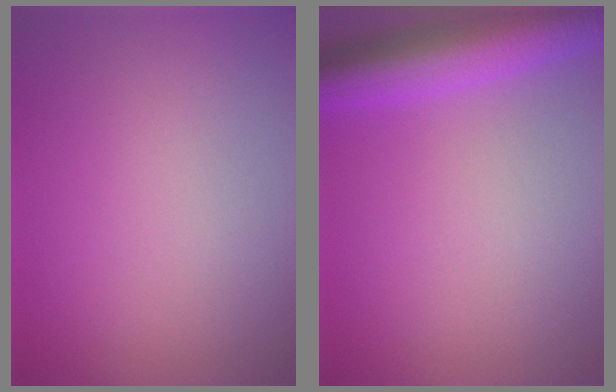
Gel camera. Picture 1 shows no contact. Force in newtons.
{"total": 7.5, "press": 7.5, "slide": 0.4}